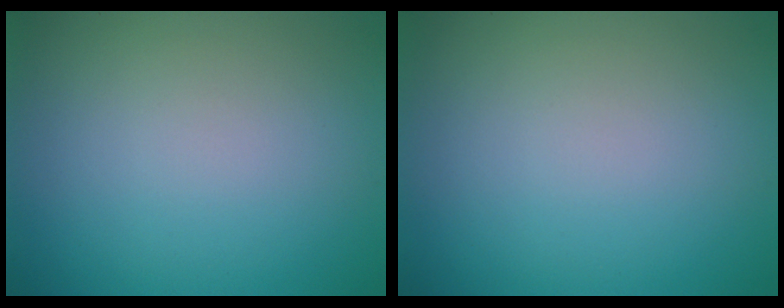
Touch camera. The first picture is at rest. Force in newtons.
{"total": 0.0}